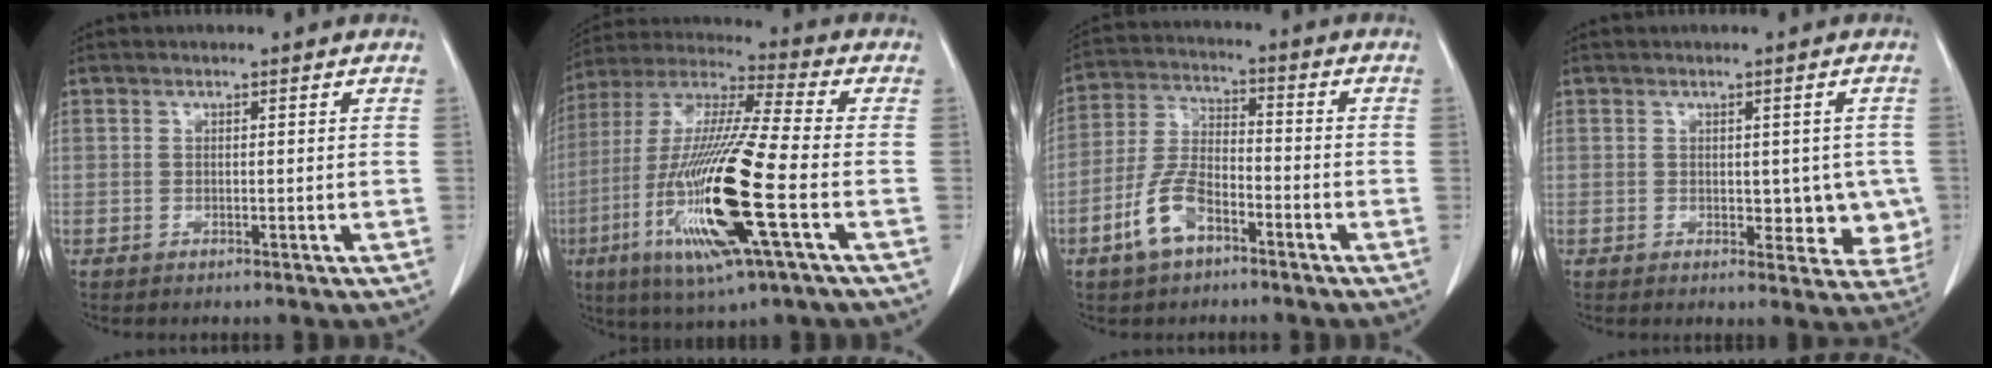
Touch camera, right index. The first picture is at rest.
{"total": 20.7, "force": [-6.0, 1.2, 19.7], "torque": [-0.428, -0.029, -0.115]}
{"total": 8.5, "force": [-4.8, 3.9, 5.9], "torque": [-0.135, 0.007, -0.095]}
{"total": 5.7, "force": [-0.2, 3.5, 4.4], "torque": [-0.027, 0.005, 0.004]}